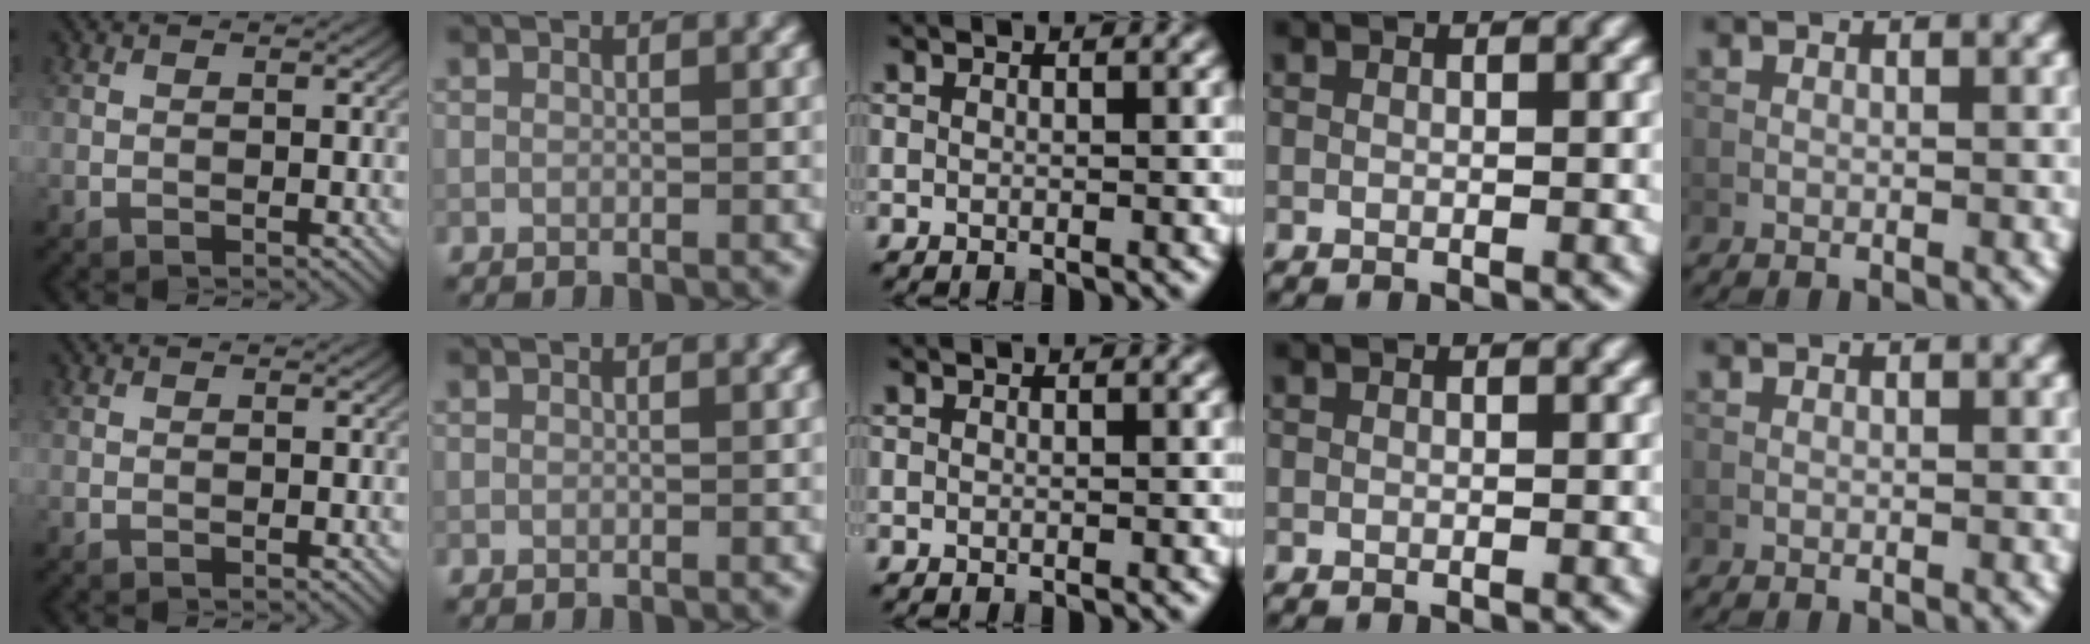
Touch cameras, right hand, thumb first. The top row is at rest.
{}